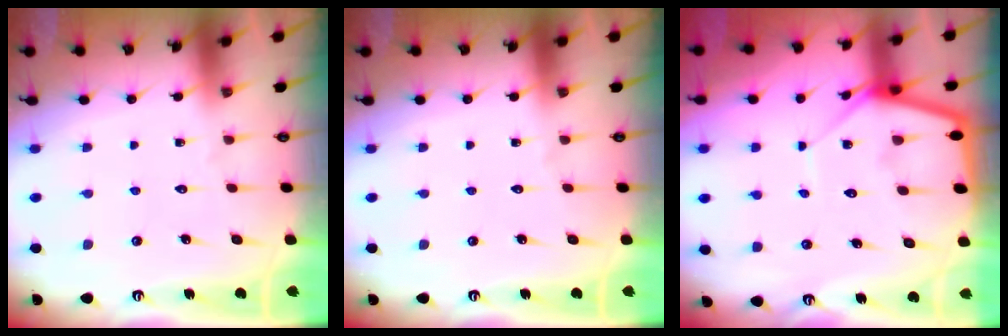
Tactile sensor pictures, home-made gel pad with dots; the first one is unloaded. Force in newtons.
{"total": 0.0}
{"total": 9.2, "press": 9.1, "slide": 0.9}